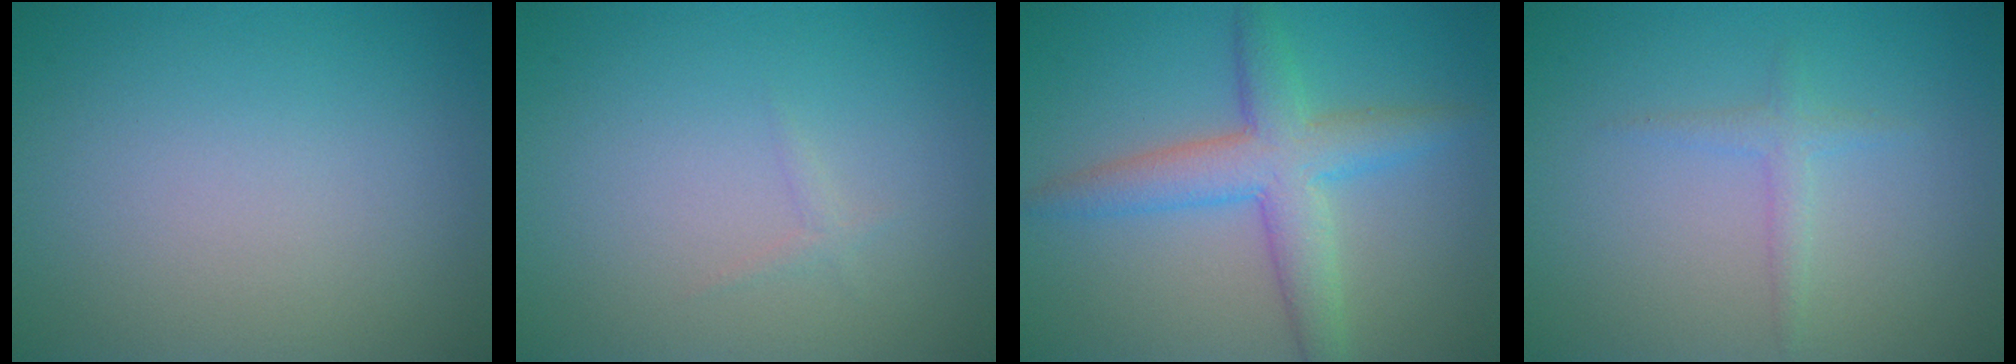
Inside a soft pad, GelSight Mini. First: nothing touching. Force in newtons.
{"total": 0.5, "press": 0.5, "slide": 0.0}
{"total": 5.2, "press": 5.2, "slide": 0.2}
{"total": 1.3, "press": 1.3, "slide": 0.0}